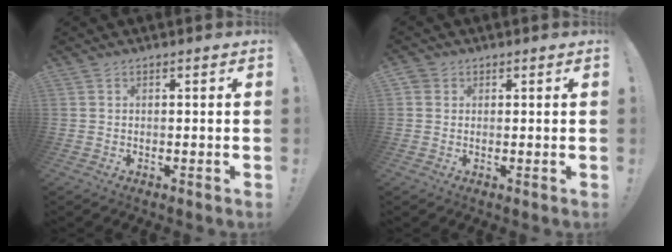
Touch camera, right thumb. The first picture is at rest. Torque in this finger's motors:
{"motor_torque": [0.07, -0.02, 0.38, -0.08, 0.00]}